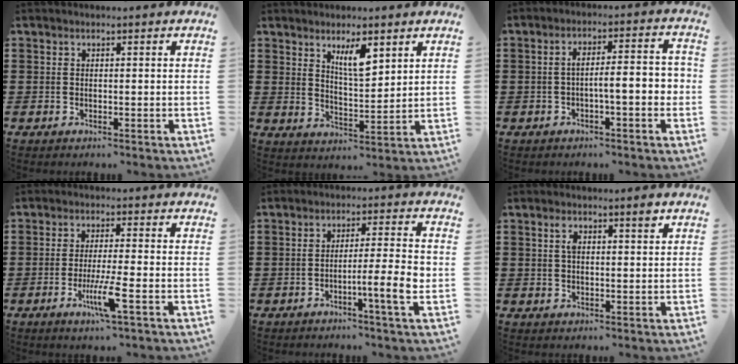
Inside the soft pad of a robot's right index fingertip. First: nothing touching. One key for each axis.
{"total": 5.5, "fx": 3.3, "fy": 1.7, "fz": 4.1, "tx": -0.079, "ty": 0.000, "tz": 0.055}
{"total": 5.1, "fx": -1.4, "fy": 0.9, "fz": 4.8, "tx": -0.084, "ty": 0.005, "tz": -0.029}
{"total": 6.2, "fx": -2.5, "fy": 0.1, "fz": 5.6, "tx": -0.112, "ty": -0.022, "tz": -0.046}
{"total": 7.1, "fx": -2.2, "fy": 0.0, "fz": 6.7, "tx": -0.111, "ty": -0.006, "tz": -0.040}
{"total": 3.0, "fx": 1.4, "fy": 0.7, "fz": 2.6, "tx": -0.045, "ty": 0.001, "tz": 0.020}